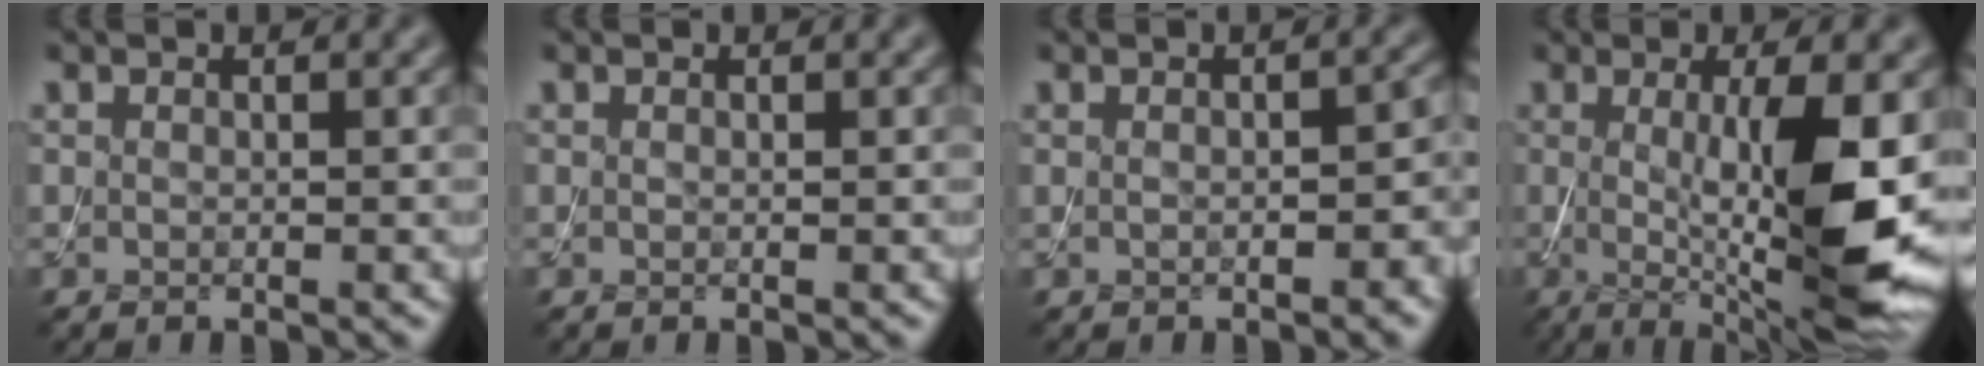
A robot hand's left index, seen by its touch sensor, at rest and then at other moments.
{"total": 0.0}
{"total": 2.5, "force": [-0.4, 0.9, 2.3], "torque": [-0.036, 0.006, -0.004]}
{"total": 11.3, "force": [-0.3, 2.6, 11.0], "torque": [-0.164, -0.019, 0.003]}